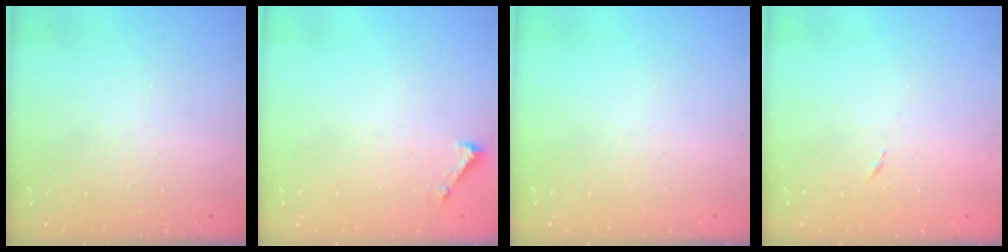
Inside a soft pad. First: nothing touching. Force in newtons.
{"total": 1.6, "press": 1.6, "slide": 0.1}
{"total": 0.0}
{"total": 2.6, "press": 2.6, "slide": 0.4}